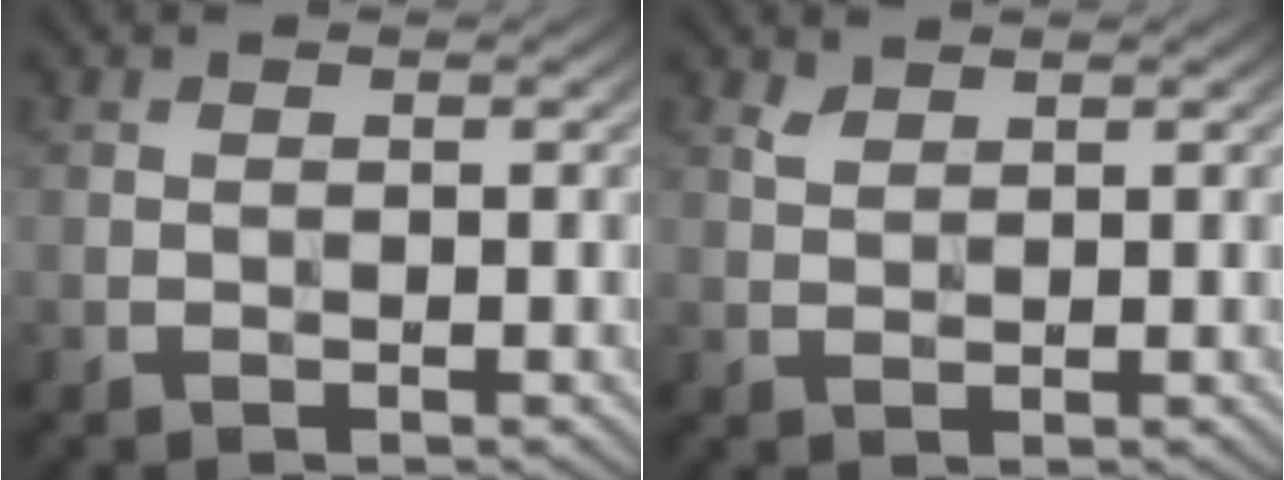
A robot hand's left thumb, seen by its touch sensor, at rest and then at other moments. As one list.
[{"total": 1.3, "force": [1.1, 0.4, 0.5], "torque": [-0.015, -0.002, 0.025]}]